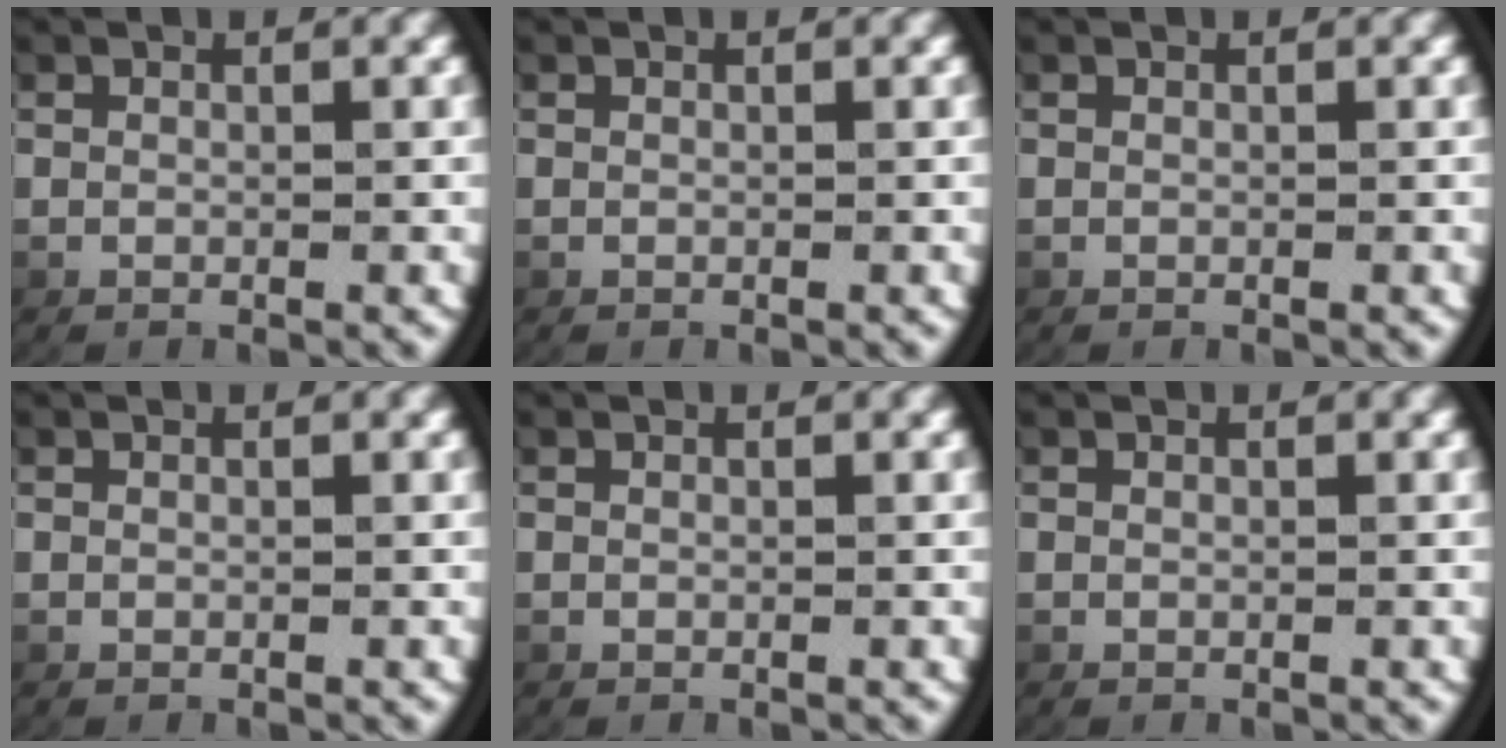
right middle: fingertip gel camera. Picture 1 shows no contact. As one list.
[{"total": 0.0}, {"total": 0.0}, {"total": 0.0}, {"total": 0.0}, {"total": 0.0}]